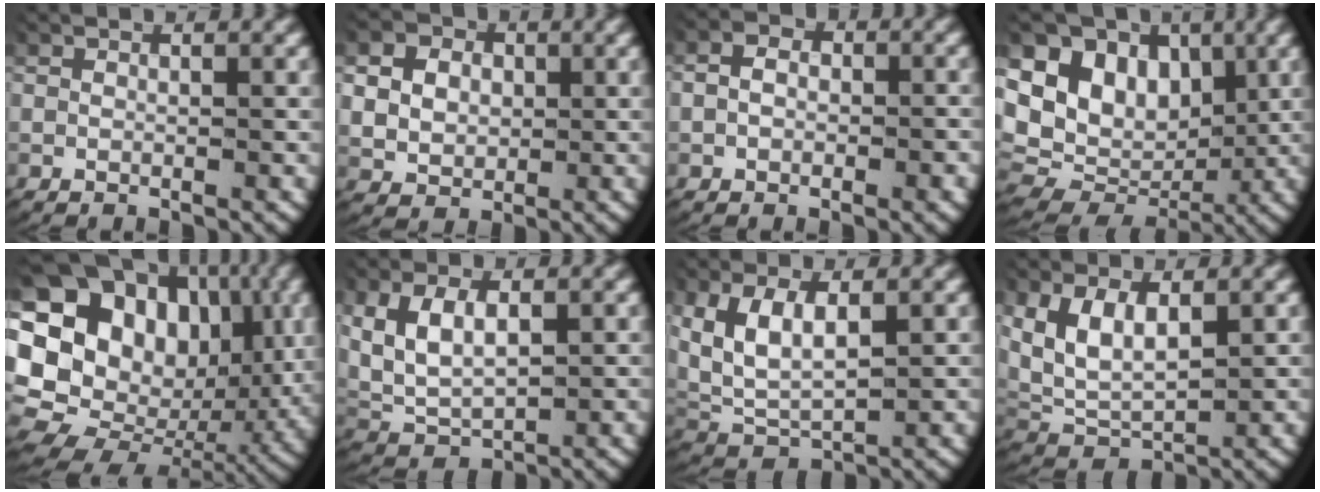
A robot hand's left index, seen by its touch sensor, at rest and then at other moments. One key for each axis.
{"total": 5.4, "fx": 0.8, "fy": 4.8, "fz": 2.5, "tx": -0.057, "ty": -0.013, "tz": 0.020}
{"total": 2.5, "fx": -0.2, "fy": 1.9, "fz": 1.5, "tx": -0.020, "ty": 0.003, "tz": -0.010}
{"total": 15.9, "fx": 1.7, "fy": 12.9, "fz": 9.2, "tx": -0.177, "ty": -0.030, "tz": 0.035}
{"total": 21.5, "fx": 1.2, "fy": 17.7, "fz": 12.2, "tx": -0.290, "ty": -0.055, "tz": 0.026}
{"total": 7.5, "fx": 0.3, "fy": 5.9, "fz": 4.6, "tx": -0.132, "ty": -0.023, "tz": 0.018}
{"total": 7.1, "fx": 0.9, "fy": 5.4, "fz": 4.6, "tx": -0.126, "ty": -0.026, "tz": 0.030}
{"total": 7.8, "fx": 0.9, "fy": 6.1, "fz": 4.7, "tx": -0.126, "ty": -0.021, "tz": 0.024}